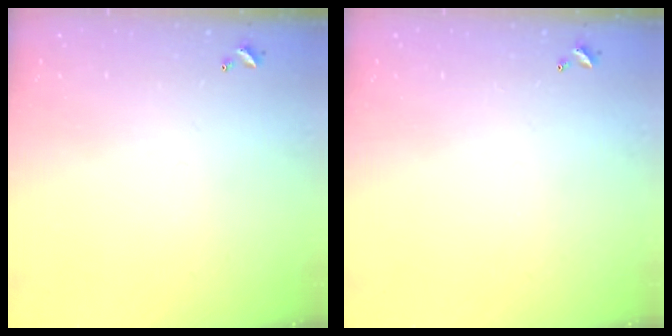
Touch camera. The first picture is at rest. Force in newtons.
{"total": 0.0}